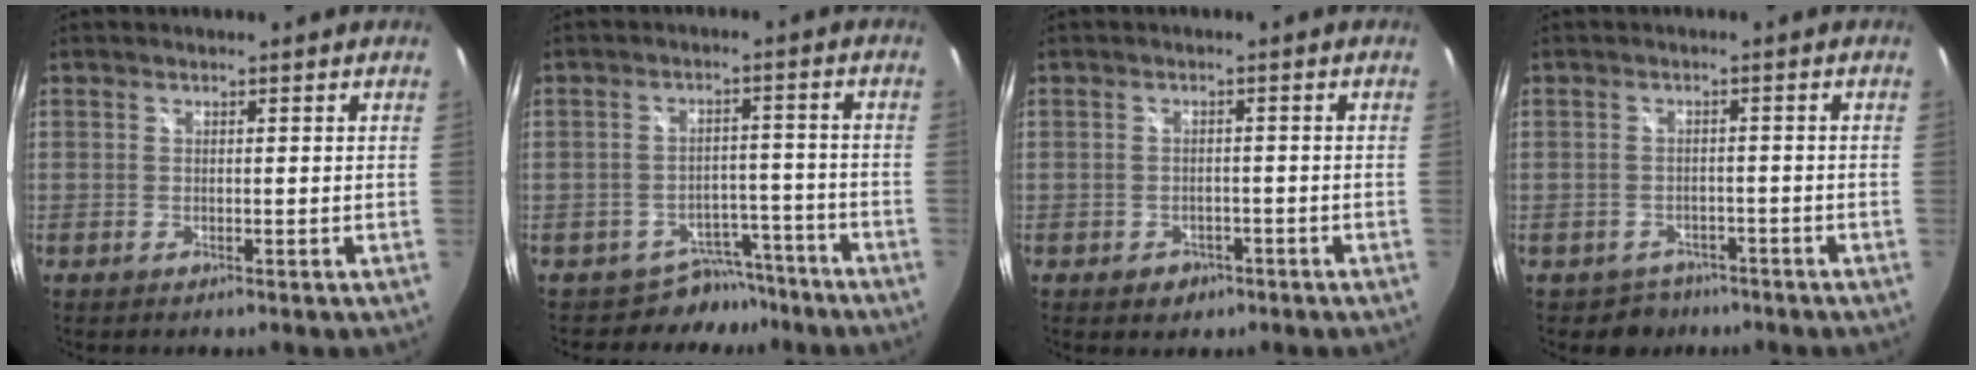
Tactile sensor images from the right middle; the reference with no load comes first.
{"total": 6.6, "force": [-5.7, 3.4, -0.2], "torque": [0.006, 0.024, -0.078]}
{"total": 3.4, "force": [-1.9, 2.6, 1.1], "torque": [-0.027, -0.002, -0.023]}
{"total": 4.3, "force": [-3.0, 3.1, -0.1], "torque": [-0.006, 0.009, -0.044]}